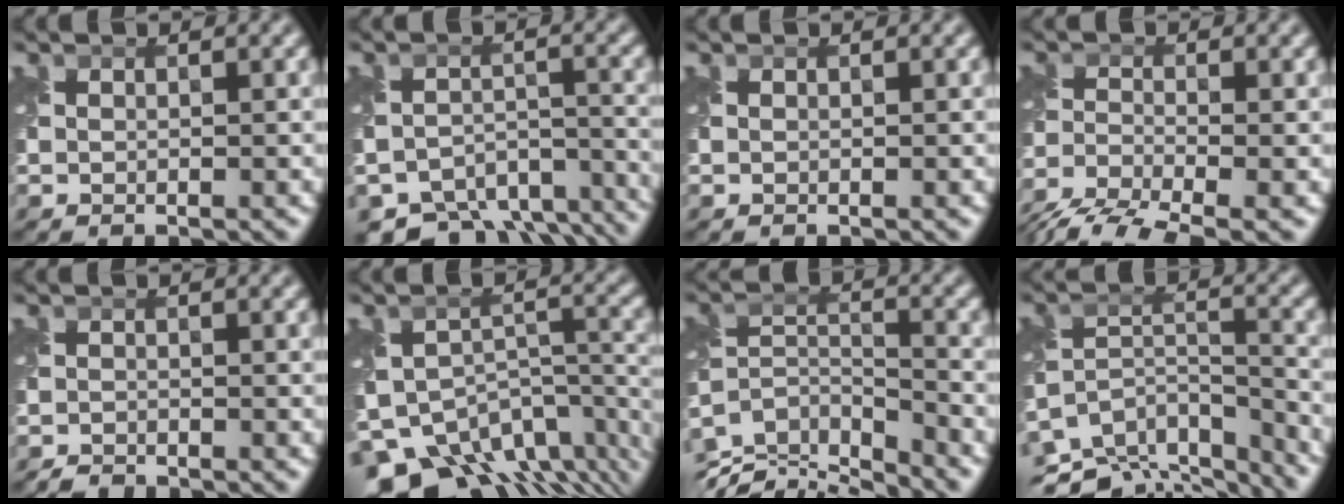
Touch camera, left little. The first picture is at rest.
{"total": 10.4, "force": [-9.0, 4.3, 3.0], "torque": [-0.037, -0.023, -0.118]}
{"total": 0.0}
{"total": 6.9, "force": [-5.6, 1.8, 3.5], "torque": [-0.078, -0.030, -0.112]}
{"total": 1.2, "force": [-1.2, 0.1, 0.0], "torque": [0.001, -0.005, -0.028]}
{"total": 13.1, "force": [-9.2, 6.7, 6.6], "torque": [-0.121, -0.010, -0.121]}
{"total": 9.1, "force": [-8.1, 2.6, 3.3], "torque": [-0.068, -0.016, -0.130]}
{"total": 10.9, "force": [-9.7, 3.9, 3.0], "torque": [-0.056, 0.008, -0.128]}